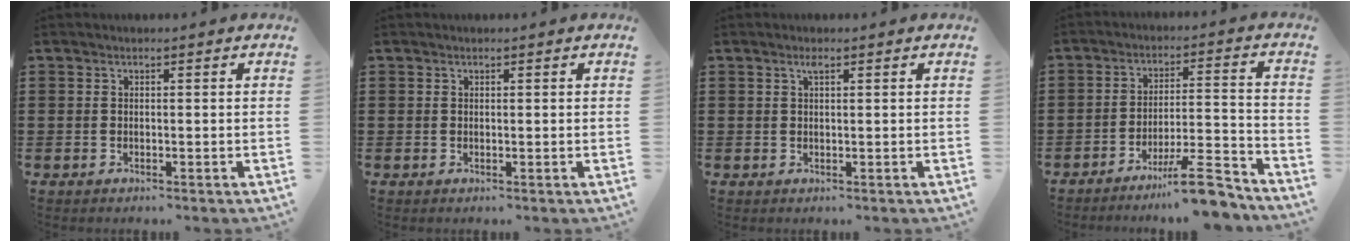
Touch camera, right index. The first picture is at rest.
{"total": 0.0}
{"total": 1.0, "force": [0.5, 0.2, 0.8], "torque": [-0.018, 0.002, 0.010]}
{"total": 10.1, "force": [-8.0, 0.9, 6.1], "torque": [-0.085, 0.023, -0.145]}